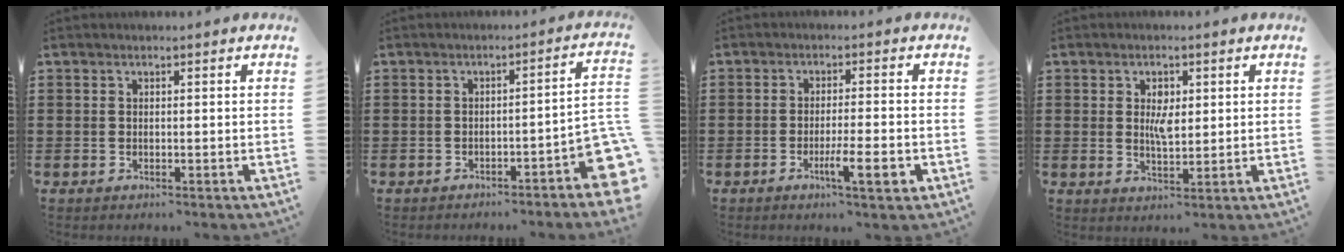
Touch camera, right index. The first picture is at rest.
{"total": 4.6, "force": [-2.9, 0.6, 3.5], "torque": [-0.049, -0.010, -0.053]}
{"total": 6.3, "force": [-2.7, 0.7, 5.7], "torque": [-0.095, -0.010, -0.043]}
{"total": 3.6, "force": [0.8, 1.7, 3.1], "torque": [-0.057, 0.003, 0.012]}